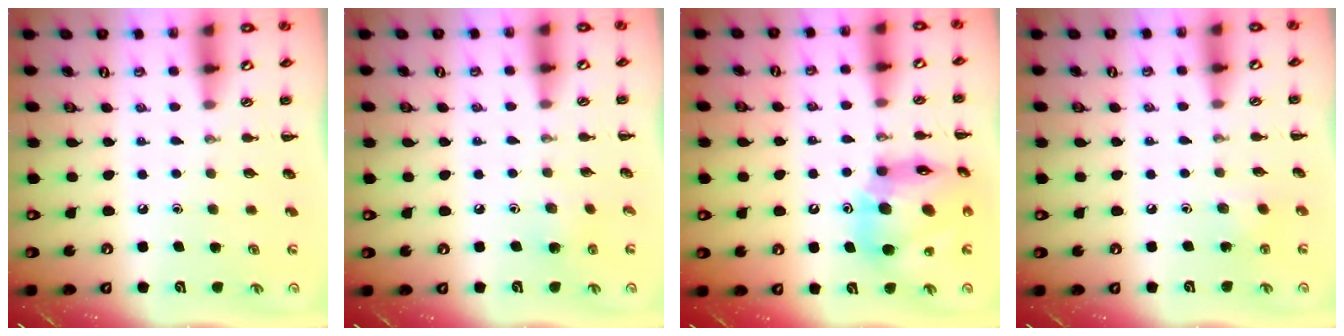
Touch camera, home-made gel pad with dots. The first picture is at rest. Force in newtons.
{"total": 4.4, "press": 4.2, "slide": 1.4}
{"total": 16.7, "press": 16.1, "slide": 4.8}
{"total": 3.5, "press": 3.3, "slide": 1.1}